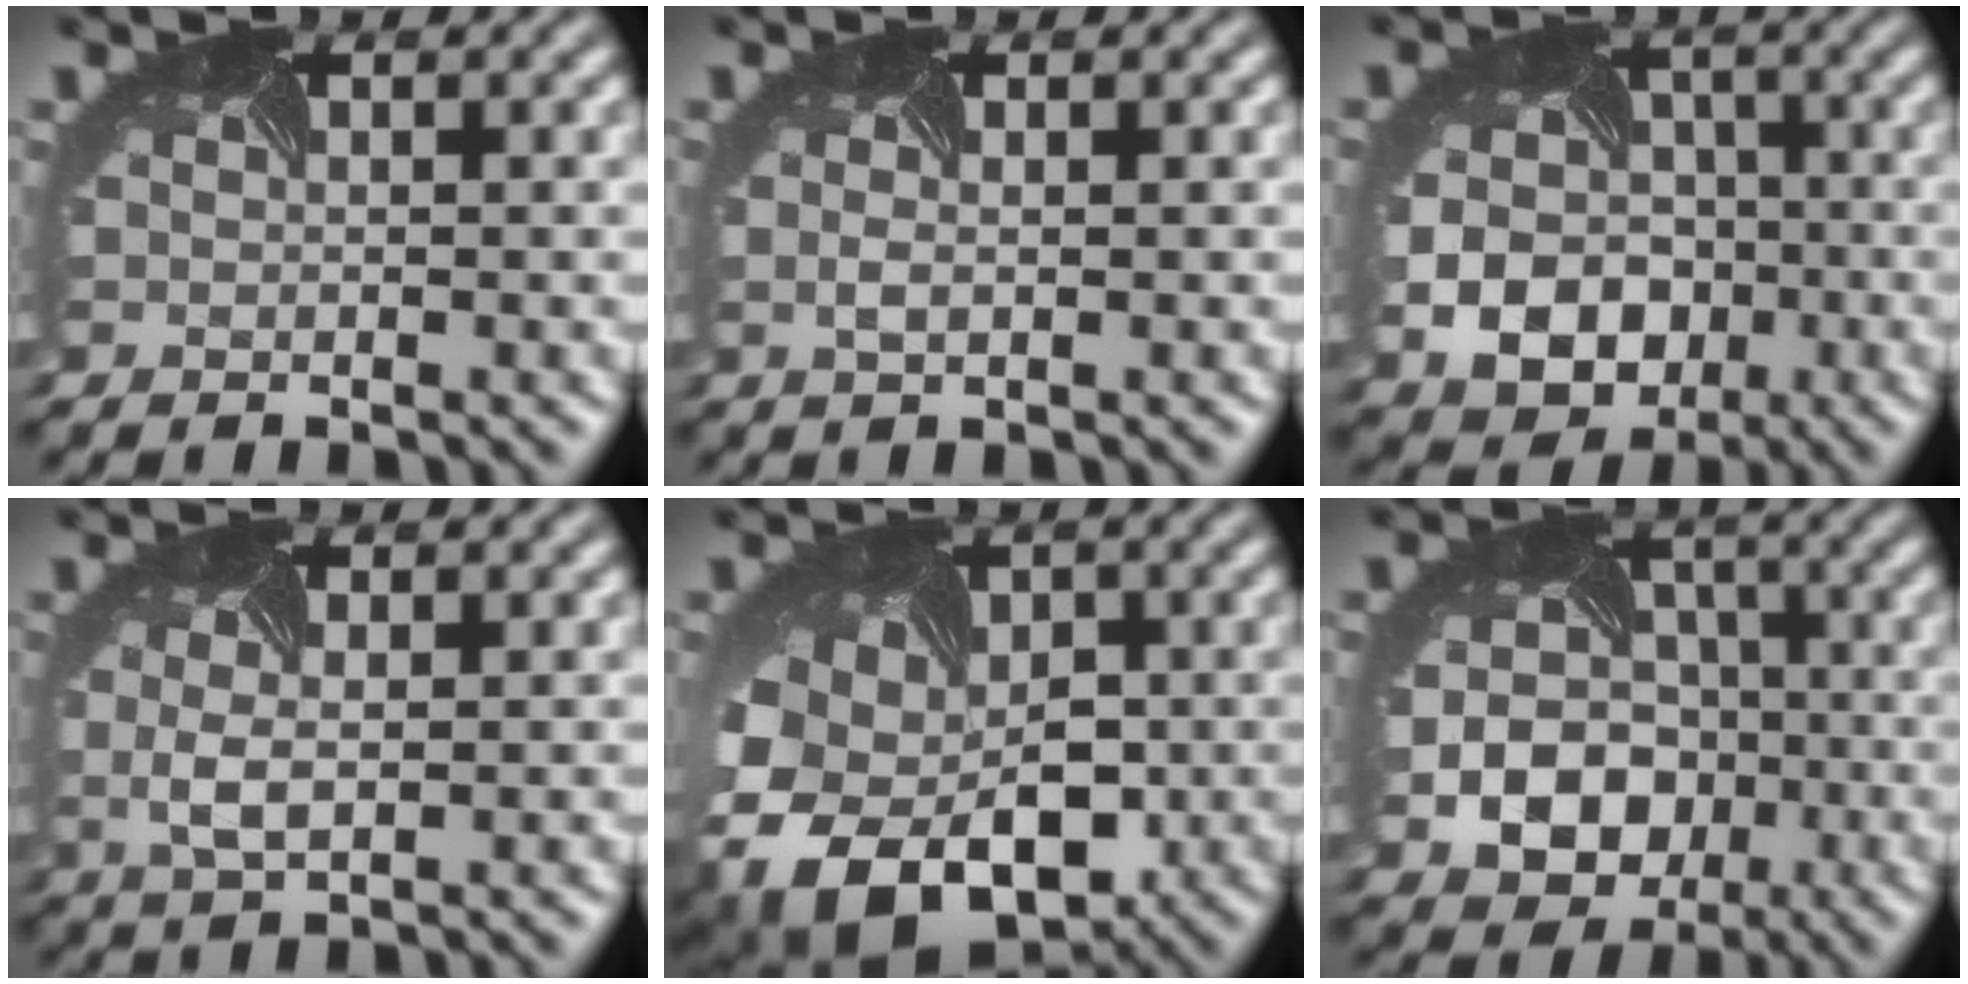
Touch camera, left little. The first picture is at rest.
{"total": 0.9, "force": [0.0, 0.4, 0.8], "torque": [-0.018, -0.003, -0.002]}
{"total": 9.6, "force": [-2.9, 7.9, 4.8], "torque": [-0.072, -0.038, -0.051]}
{"total": 2.2, "force": [0.0, 0.9, 2.0], "torque": [-0.054, -0.002, 0.001]}
{"total": 12.7, "force": [-4.5, 9.2, 7.5], "torque": [-0.154, -0.022, -0.065]}
{"total": 9.4, "force": [-3.1, 7.7, 4.3], "torque": [-0.060, -0.031, -0.058]}